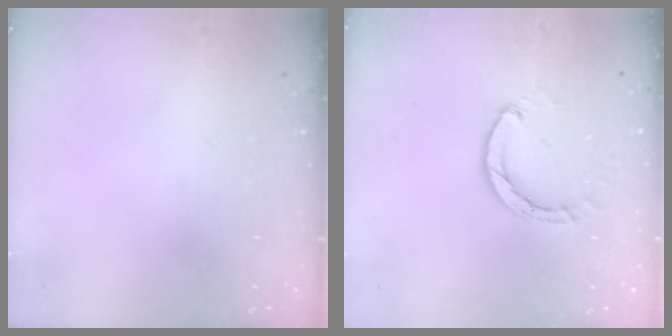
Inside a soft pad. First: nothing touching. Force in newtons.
{"total": 3.0, "press": 3.0, "slide": 0.4}